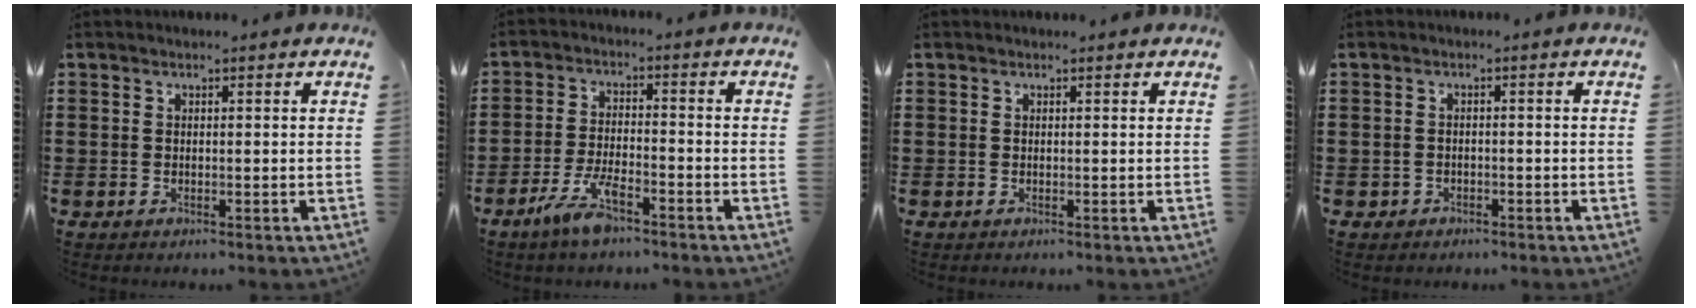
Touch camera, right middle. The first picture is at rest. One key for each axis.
{"total": 6.1, "fx": -4.0, "fy": 1.6, "fz": 4.3, "tx": -0.098, "ty": -0.001, "tz": -0.078}
{"total": 0.0}
{"total": 0.9, "fx": -0.7, "fy": 0.4, "fz": 0.1, "tx": -0.004, "ty": 0.000, "tz": -0.017}